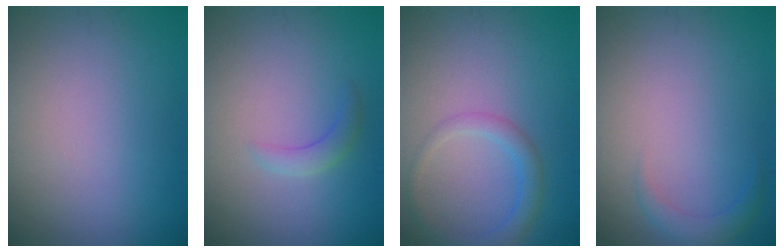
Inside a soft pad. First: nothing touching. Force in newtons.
{"total": 1.6, "press": 1.6, "slide": 0.1}
{"total": 2.3, "press": 2.3, "slide": 0.1}
{"total": 1.5, "press": 1.5, "slide": 0.1}